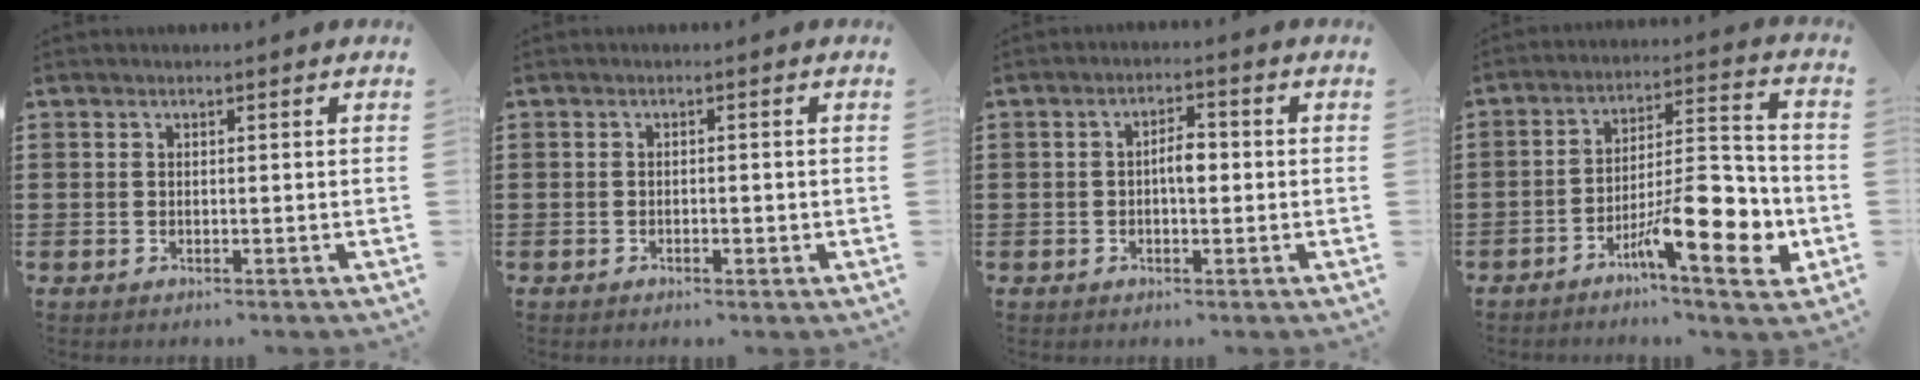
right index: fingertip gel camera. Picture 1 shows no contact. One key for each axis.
{"total": 1.0, "fx": -0.6, "fy": 0.4, "fz": 0.7, "tx": -0.015, "ty": -0.003, "tz": -0.011}
{"total": 3.2, "fx": -0.3, "fy": 1.3, "fz": 2.9, "tx": -0.054, "ty": 0.005, "tz": -0.006}
{"total": 13.3, "fx": -6.5, "fy": 3.9, "fz": 10.9, "tx": -0.170, "ty": 0.006, "tz": -0.113}